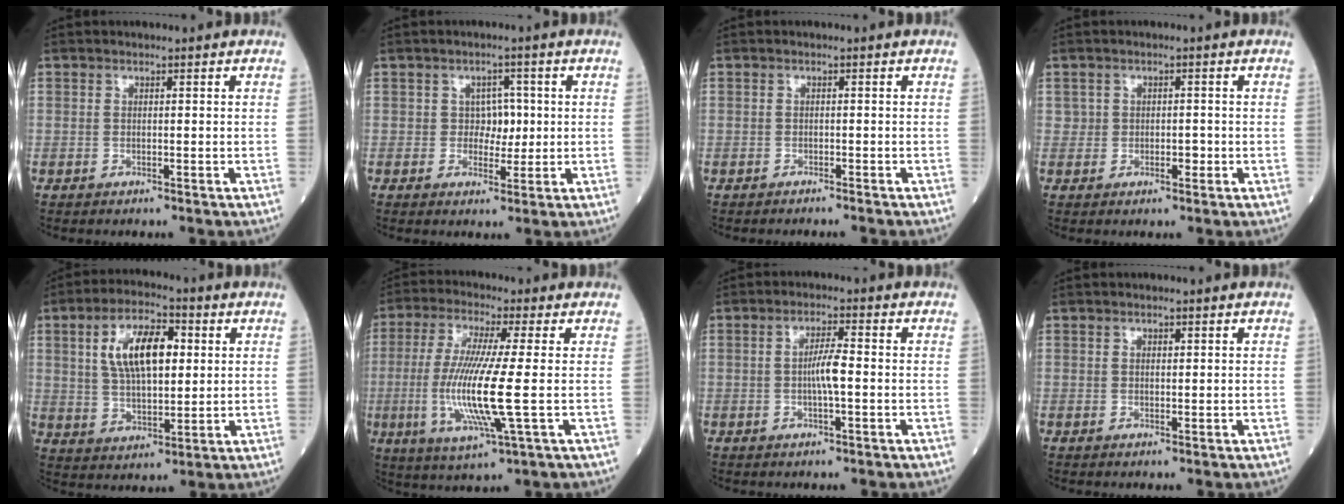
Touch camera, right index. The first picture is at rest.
{"total": 3.2, "force": [0.3, 2.5, 2.0], "torque": [-0.017, 0.004, 0.003]}
{"total": 2.1, "force": [-2.1, -0.1, 0.6], "torque": [-0.008, -0.002, -0.026]}
{"total": 1.7, "force": [-0.2, 1.4, 1.1], "torque": [-0.013, 0.005, 0.000]}
{"total": 11.4, "force": [3.1, 4.8, 9.9], "torque": [-0.189, 0.016, 0.057]}
{"total": 12.8, "force": [-1.6, 0.2, 12.7], "torque": [-0.270, -0.019, -0.036]}
{"total": 3.8, "force": [-0.4, 0.3, 3.8], "torque": [-0.072, 0.002, -0.008]}
{"total": 0.6, "force": [0.3, 0.4, 0.3], "torque": [-0.005, -0.002, 0.005]}